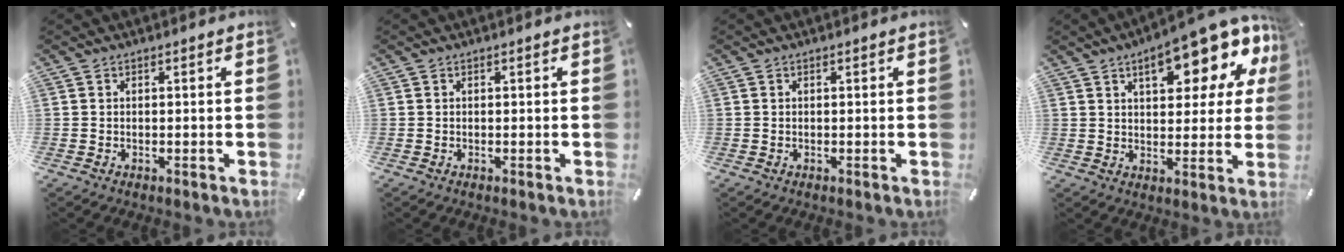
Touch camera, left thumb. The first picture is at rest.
{"total": 0.0}
{"total": 0.0}
{"total": 16.3, "force": [8.8, 7.0, 11.8], "torque": [-0.156, -0.048, 0.141]}